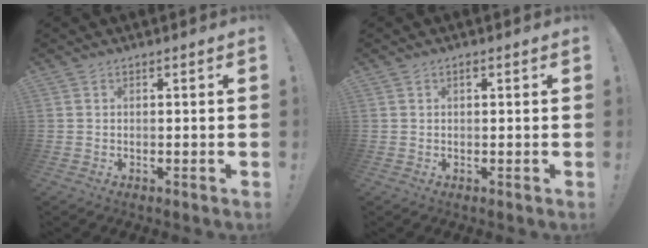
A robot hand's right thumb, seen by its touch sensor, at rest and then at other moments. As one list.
[{"total": 0.6, "force": [0.3, 0.4, 0.3], "torque": [-0.004, 0.001, 0.004]}]